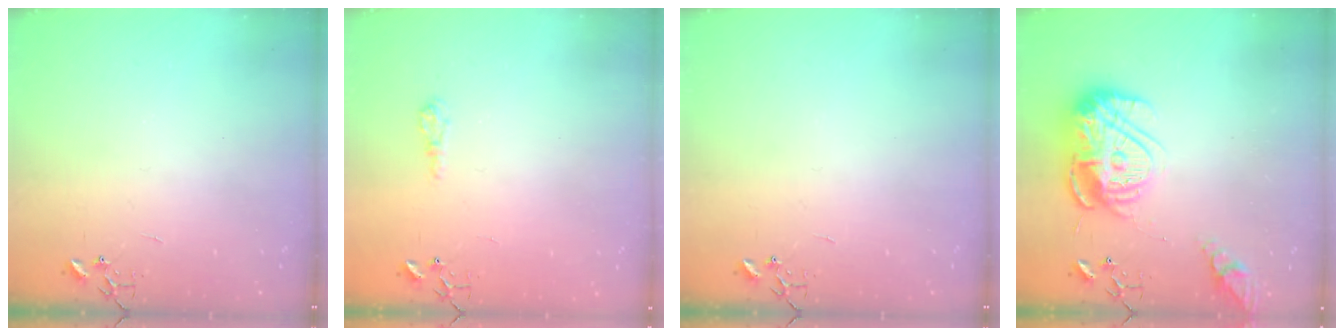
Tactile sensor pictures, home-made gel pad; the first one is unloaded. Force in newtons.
{"total": 6.5, "press": 6.5, "slide": 0.7}
{"total": 0.0}
{"total": 18.0, "press": 17.9, "slide": 1.8}